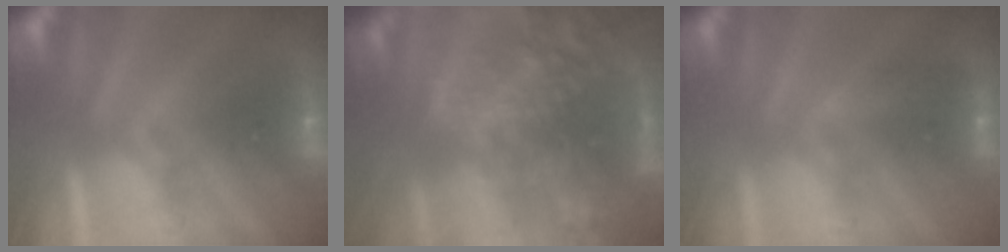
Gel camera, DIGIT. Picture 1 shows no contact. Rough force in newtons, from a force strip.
{"total": 9.6}
{"total": 3.1}